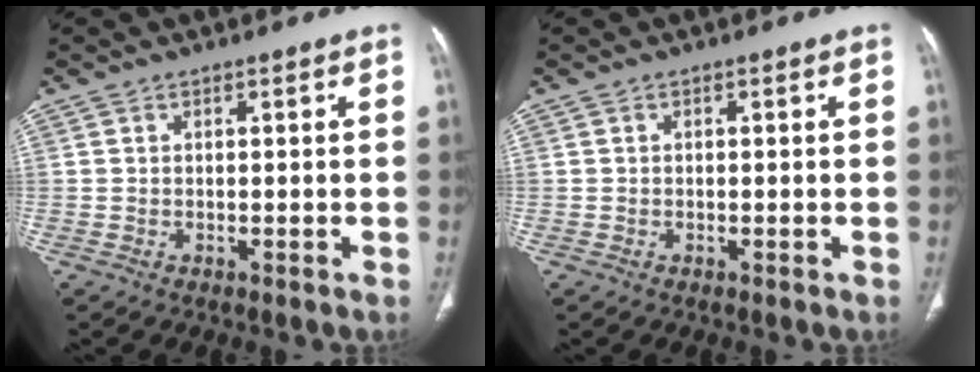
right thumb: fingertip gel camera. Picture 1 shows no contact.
{"total": 0.0}